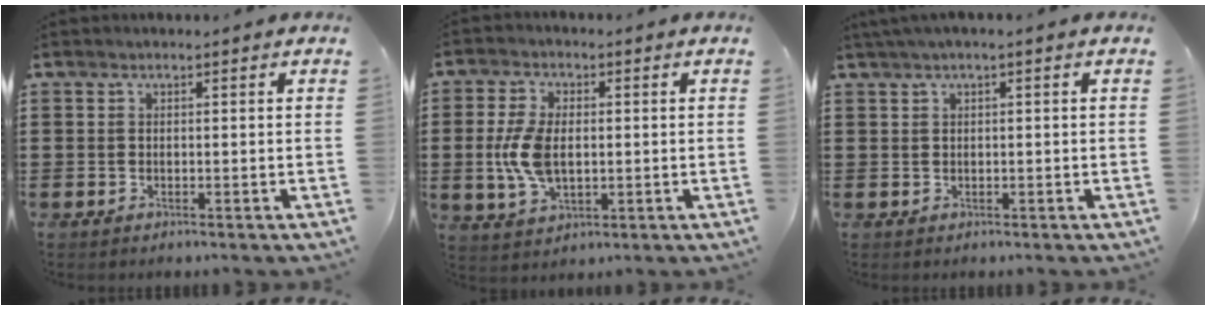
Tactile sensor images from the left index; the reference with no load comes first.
{"total": 7.9, "force": [0.1, 4.6, 6.4], "torque": [-0.156, 0.003, -0.005]}
{"total": 1.1, "force": [0.1, 0.0, 1.1], "torque": [-0.018, -0.004, 0.002]}